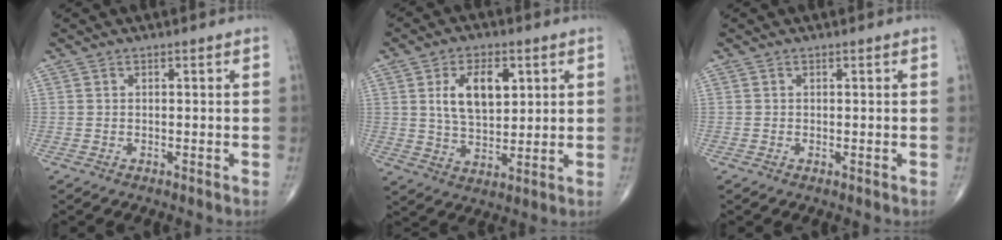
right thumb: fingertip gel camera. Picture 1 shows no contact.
{"total": 10.8, "force": [3.0, 6.2, 8.3], "torque": [-0.123, -0.010, 0.057]}
{"total": 0.0}